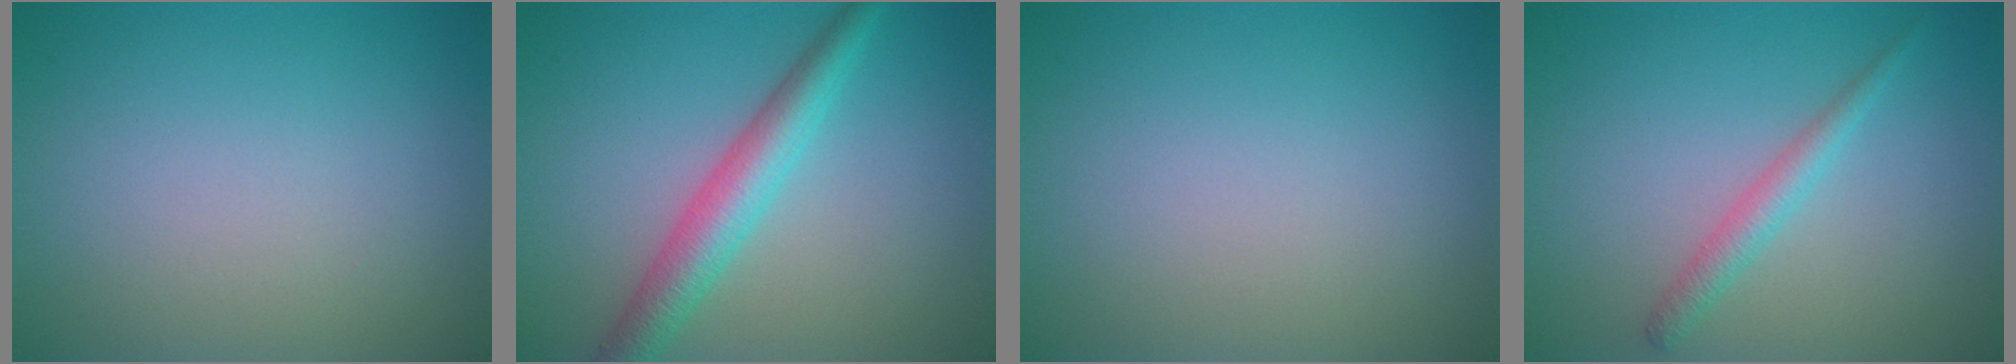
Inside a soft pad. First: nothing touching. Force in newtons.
{"total": 4.2, "press": 4.2, "slide": 0.1}
{"total": 0.0}
{"total": 1.9, "press": 1.9, "slide": 0.1}